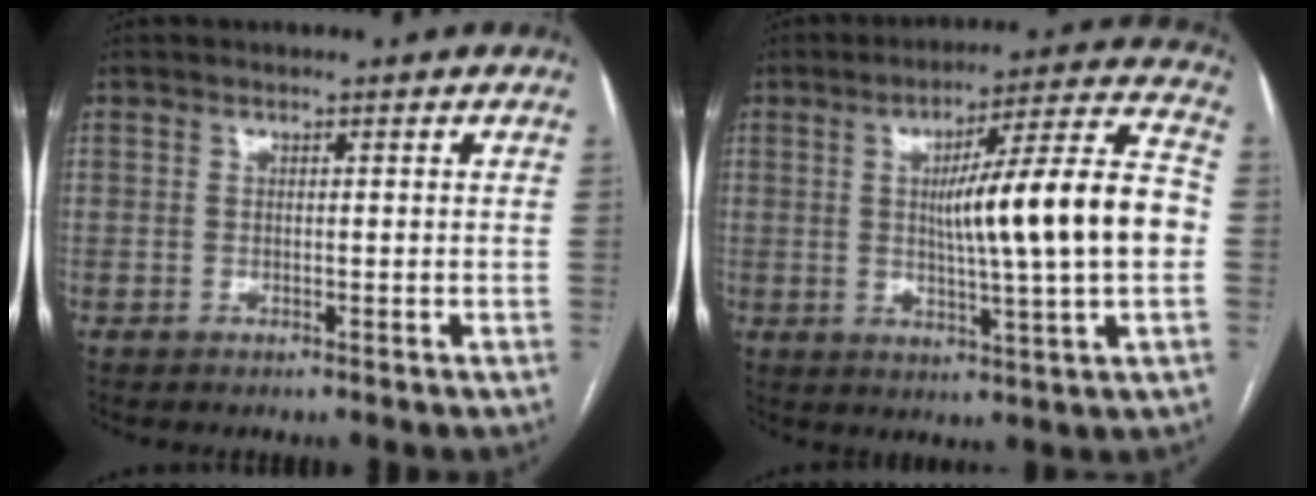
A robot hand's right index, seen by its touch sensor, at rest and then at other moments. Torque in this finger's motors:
{"motor_torque": [1.37, -0.09, 0.84, 0.21]}